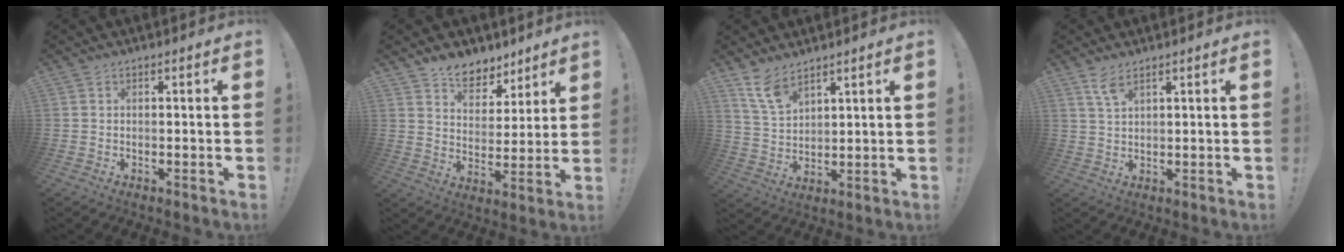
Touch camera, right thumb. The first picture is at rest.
{"total": 8.9, "force": [7.1, 5.0, 2.2], "torque": [-0.039, -0.052, 0.137]}
{"total": 8.3, "force": [6.4, 3.3, 4.1], "torque": [-0.085, -0.034, 0.124]}
{"total": 4.5, "force": [3.1, 1.4, 2.9], "torque": [-0.051, -0.016, 0.054]}